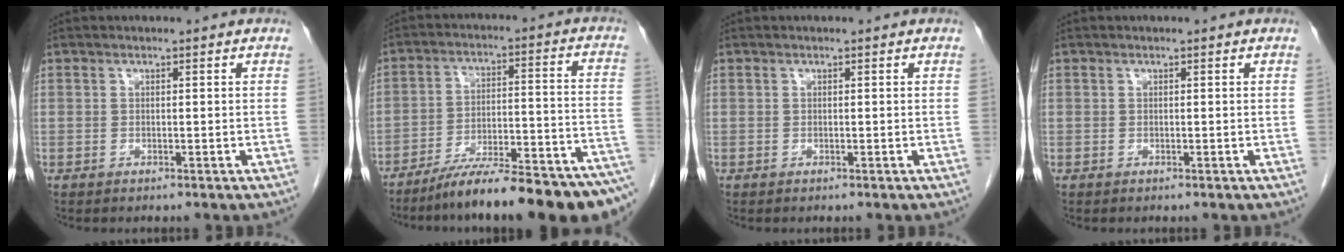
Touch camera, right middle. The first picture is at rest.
{"total": 21.0, "force": [-17.6, 1.1, 11.4], "torque": [-0.112, 0.012, -0.260]}
{"total": 0.0}
{"total": 0.0}